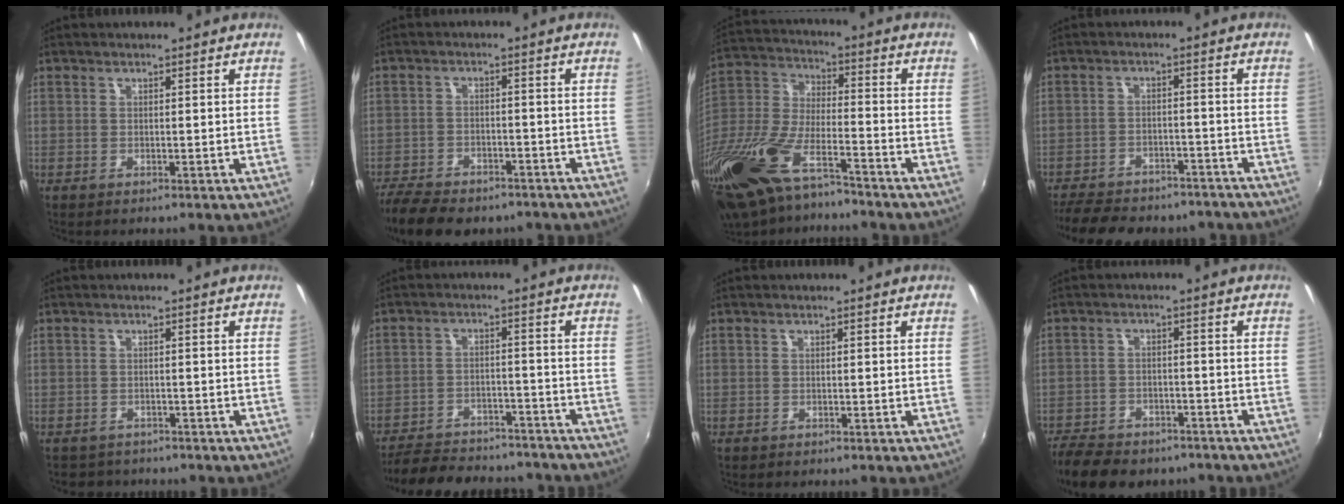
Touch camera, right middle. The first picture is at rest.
{"total": 14.6, "force": [-11.5, 6.1, 6.6], "torque": [-0.161, -0.025, -0.179]}
{"total": 23.5, "force": [-16.9, 7.4, 14.6], "torque": [-0.317, -0.045, -0.315]}
{"total": 18.0, "force": [-15.1, 6.9, 6.9], "torque": [-0.161, -0.004, -0.203]}
{"total": 3.3, "force": [-2.7, 1.9, 0.2], "torque": [-0.013, -0.005, -0.044]}
{"total": 21.1, "force": [-18.4, 6.9, 7.6], "torque": [-0.167, 0.010, -0.241]}
{"total": 0.0}
{"total": 15.2, "force": [-11.9, 7.0, 6.4], "torque": [-0.156, -0.012, -0.179]}